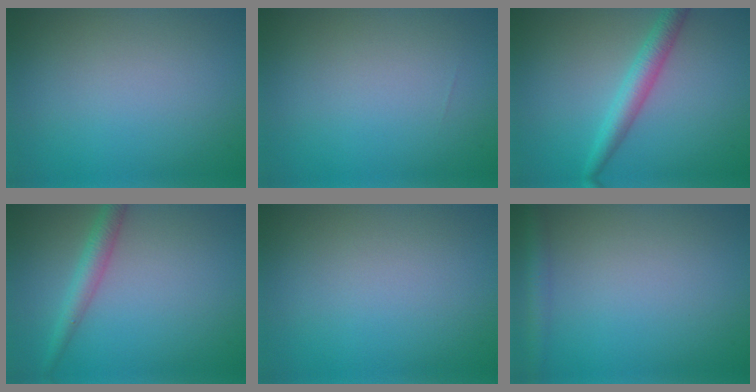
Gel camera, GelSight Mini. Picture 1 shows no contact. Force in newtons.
{"total": 0.0}
{"total": 2.9, "press": 2.9, "slide": 0.0}
{"total": 2.6, "press": 2.6, "slide": 0.1}
{"total": 0.0}
{"total": 2.1, "press": 2.1, "slide": 0.1}